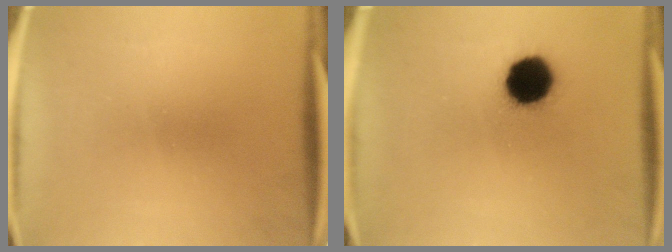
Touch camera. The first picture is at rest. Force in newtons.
{"total": 12.1}